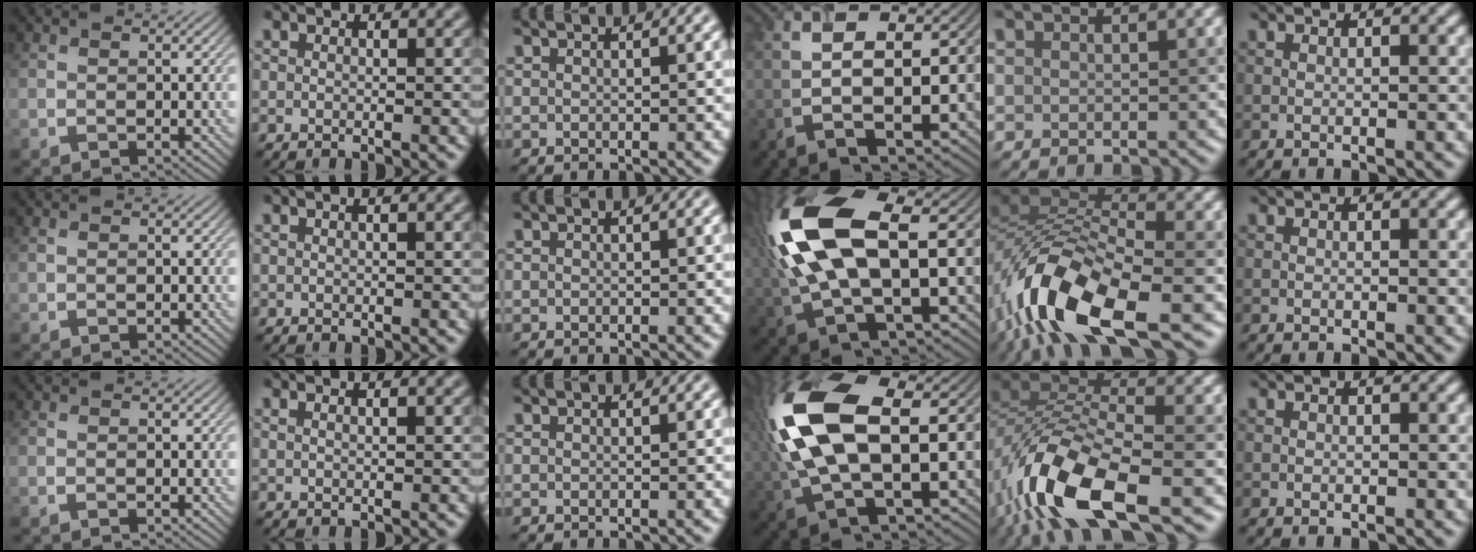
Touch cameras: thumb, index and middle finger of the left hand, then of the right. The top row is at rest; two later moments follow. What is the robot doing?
{"motion": "extract", "object": "airpods case & airpods"}